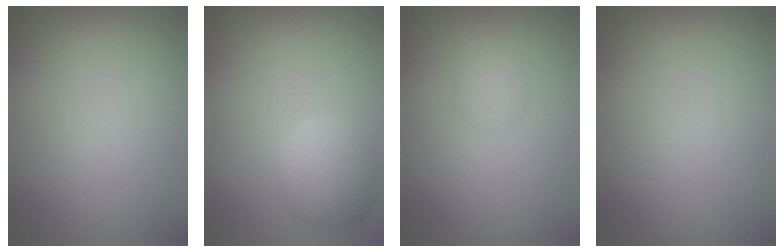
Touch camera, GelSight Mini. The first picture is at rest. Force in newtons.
{"total": 4.1, "press": 4.1, "slide": 0.4}
{"total": 1.3, "press": 1.3, "slide": 0.1}
{"total": 0.0}